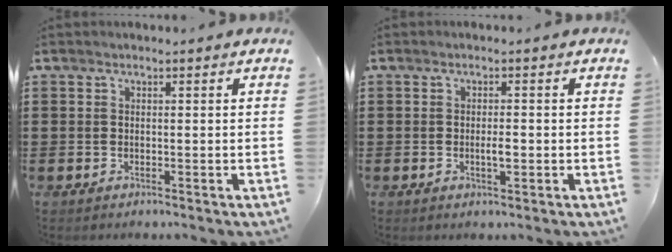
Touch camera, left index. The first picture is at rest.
{"total": 2.2, "force": [-0.3, 0.6, 2.1], "torque": [-0.040, 0.000, -0.005]}